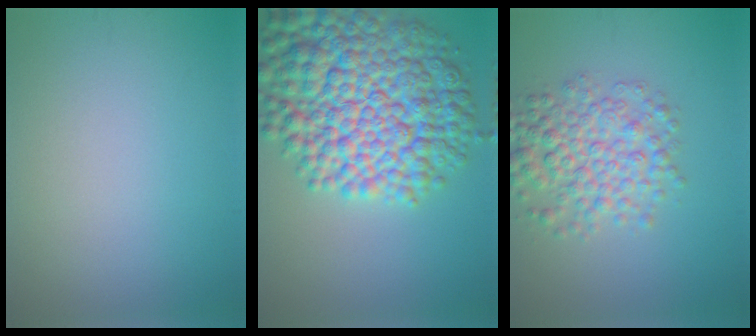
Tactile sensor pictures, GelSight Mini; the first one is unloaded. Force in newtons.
{"total": 12.6, "press": 12.6, "slide": 0.3}
{"total": 5.3, "press": 5.3, "slide": 0.1}